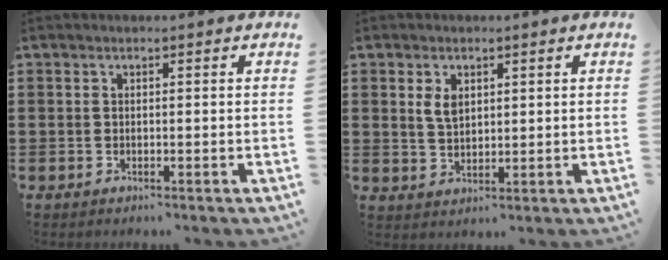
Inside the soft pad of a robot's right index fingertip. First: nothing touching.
{"total": 3.2, "force": [1.4, 1.9, 2.2], "torque": [-0.049, 0.007, 0.025]}